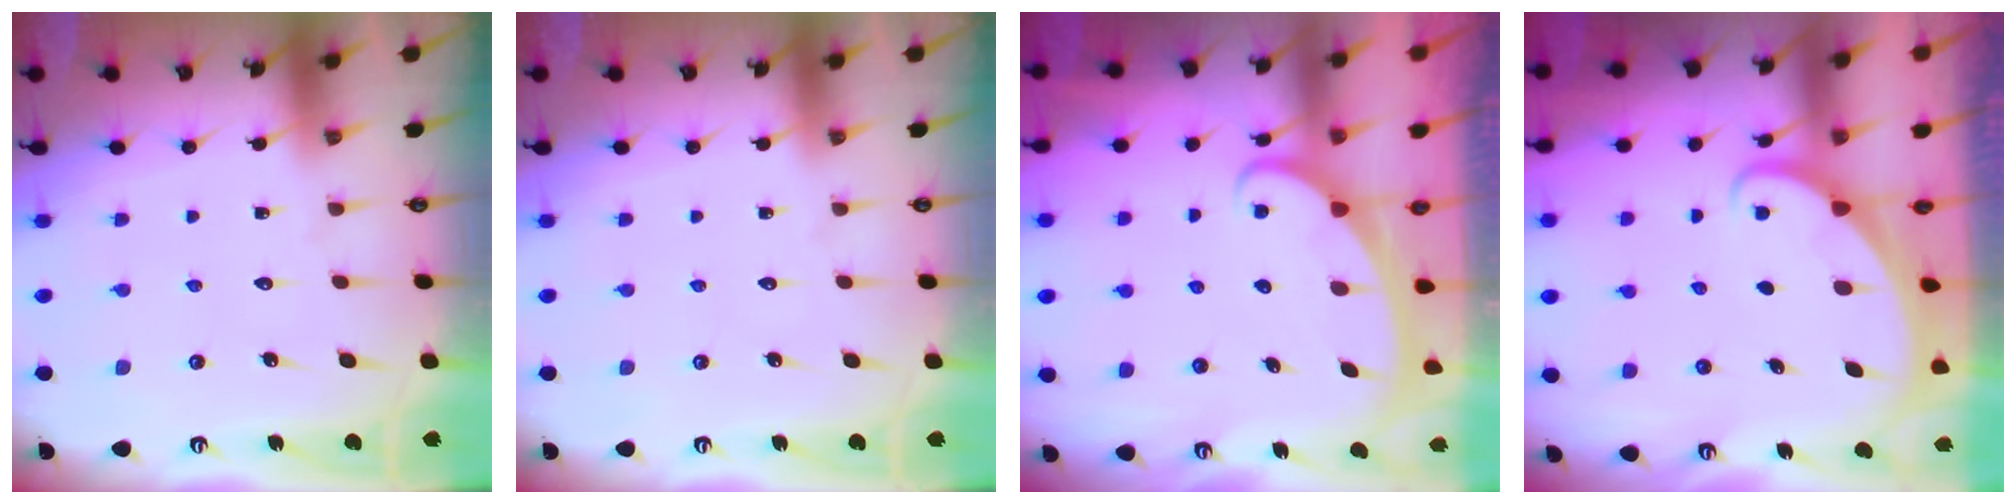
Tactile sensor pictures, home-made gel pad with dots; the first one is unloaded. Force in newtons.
{"total": 0.0}
{"total": 2.5, "press": 2.5, "slide": 0.3}
{"total": 1.9, "press": 1.9, "slide": 0.1}